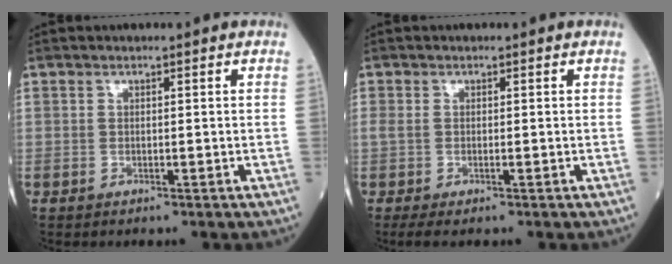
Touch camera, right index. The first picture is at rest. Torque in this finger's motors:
{"motor_torque": [0.40, -0.19, 0.23, 0.06]}